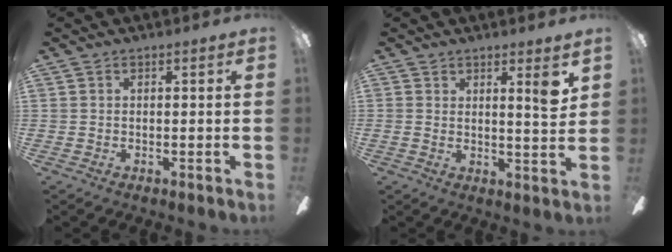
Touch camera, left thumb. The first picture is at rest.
{"total": 4.6, "force": [2.4, 0.7, 3.9], "torque": [-0.055, -0.012, 0.034]}